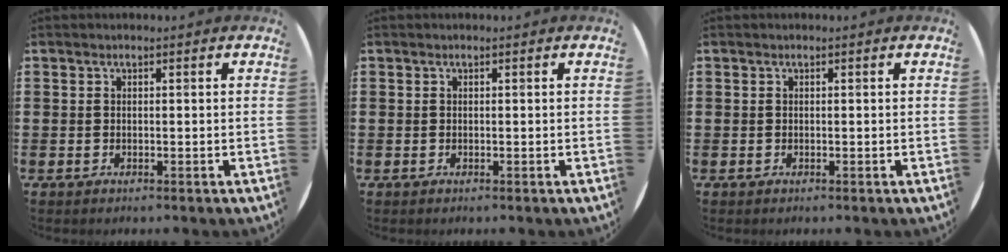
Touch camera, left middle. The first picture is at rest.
{"total": 0.0}
{"total": 0.0}